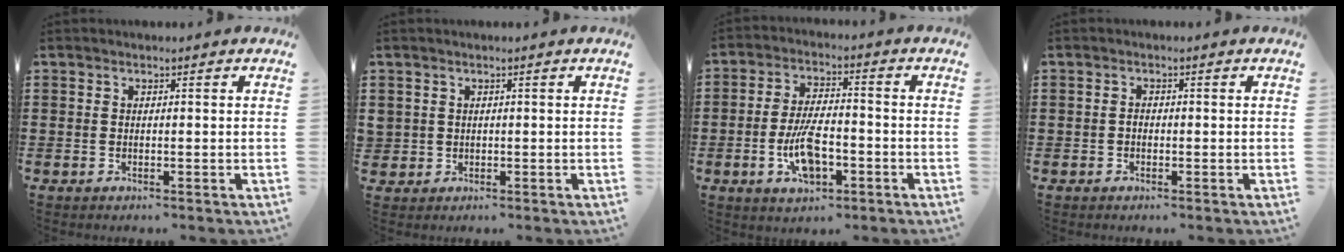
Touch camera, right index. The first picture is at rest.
{"total": 1.2, "force": [0.3, 1.1, 0.0], "torque": [-0.004, 0.006, 0.004]}
{"total": 8.4, "force": [-2.9, 3.9, 6.9], "torque": [-0.146, 0.003, -0.056]}
{"total": 0.6, "force": [-0.3, 0.4, 0.4], "torque": [-0.010, -0.001, -0.005]}